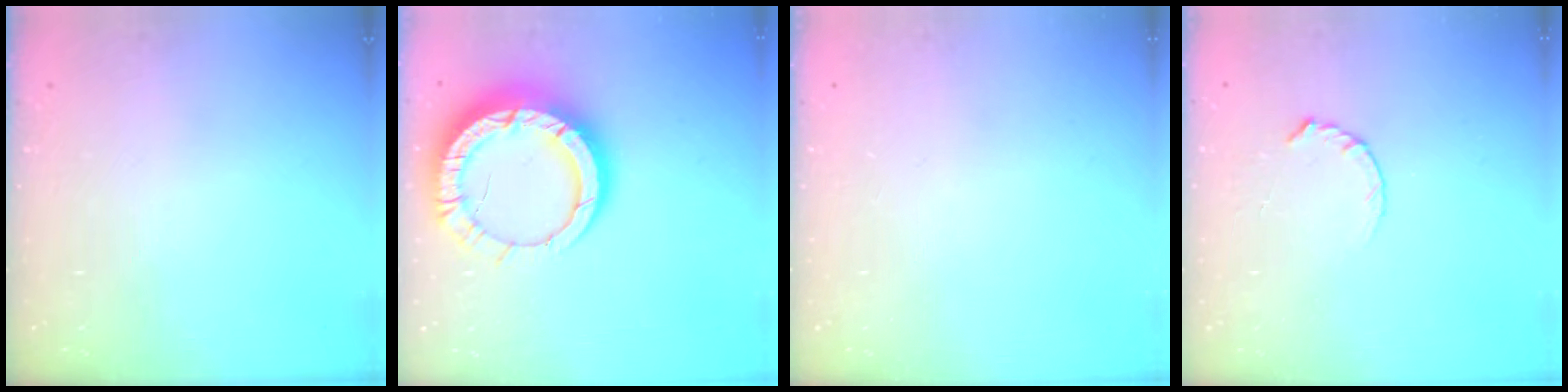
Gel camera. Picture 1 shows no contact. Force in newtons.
{"total": 17.7, "press": 17.7, "slide": 1.5}
{"total": 0.0}
{"total": 2.8, "press": 2.8, "slide": 0.4}